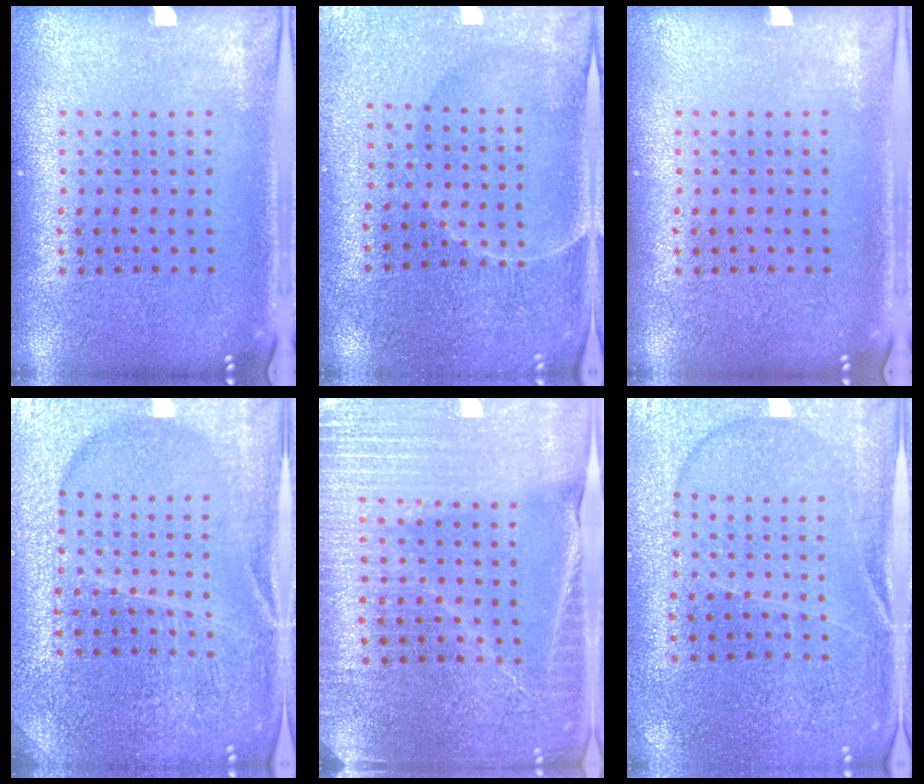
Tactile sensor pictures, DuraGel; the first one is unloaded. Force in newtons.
{"total": 0.6, "press": 0.5, "slide": 0.4}
{"total": 0.0}
{"total": 4.7, "press": 4.3, "slide": 1.7}
{"total": 3.9, "press": 3.7, "slide": 1.2}
{"total": 1.1, "press": 1.1, "slide": 0.4}